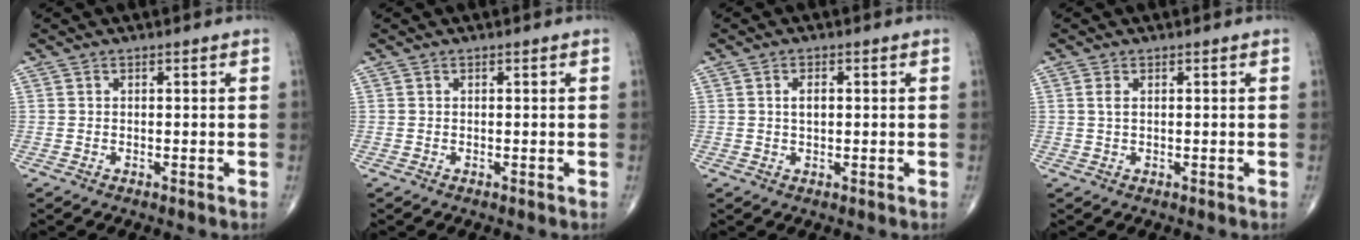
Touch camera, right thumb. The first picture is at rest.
{"total": 0.0}
{"total": 1.9, "force": [0.3, 0.9, 1.6], "torque": [-0.025, 0.001, 0.005]}
{"total": 1.4, "force": [0.4, 0.6, 1.2], "torque": [-0.030, 0.007, 0.012]}